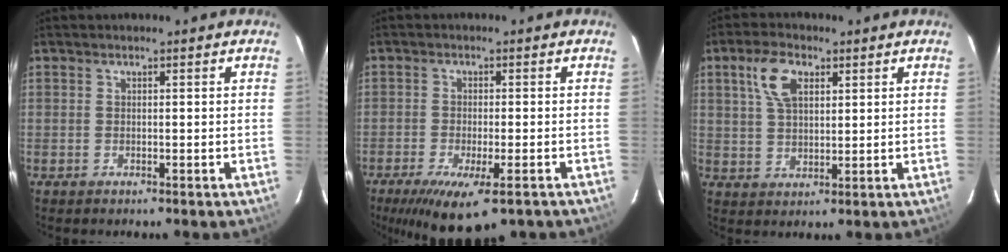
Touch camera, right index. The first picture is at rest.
{"total": 11.6, "force": [-7.7, 3.3, 8.1], "torque": [-0.161, -0.037, -0.118]}
{"total": 7.3, "force": [3.2, 4.0, 5.3], "torque": [-0.106, 0.018, 0.062]}